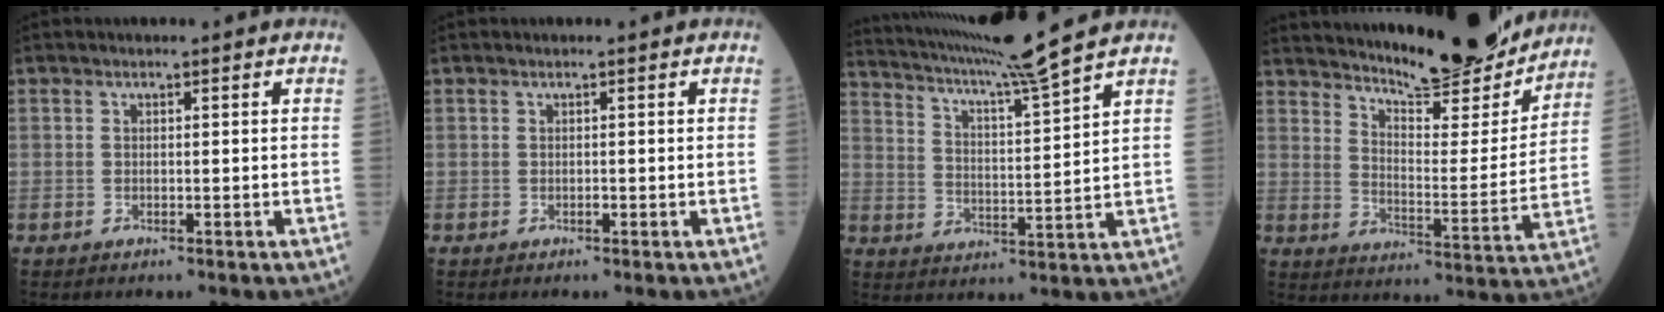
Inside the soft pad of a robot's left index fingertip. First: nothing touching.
{"total": 0.0}
{"total": 12.4, "force": [11.0, -3.1, 4.8], "torque": [-0.098, -0.031, 0.182]}
{"total": 19.4, "force": [17.9, 2.4, 7.1], "torque": [-0.109, -0.037, 0.247]}